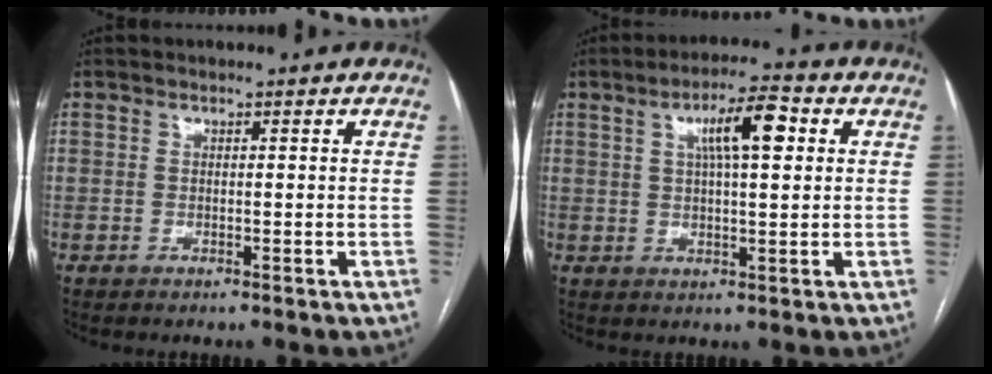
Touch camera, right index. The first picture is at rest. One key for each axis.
{"total": 8.0, "fx": 2.6, "fy": 1.5, "fz": 7.4, "tx": -0.127, "ty": 0.018, "tz": 0.041}